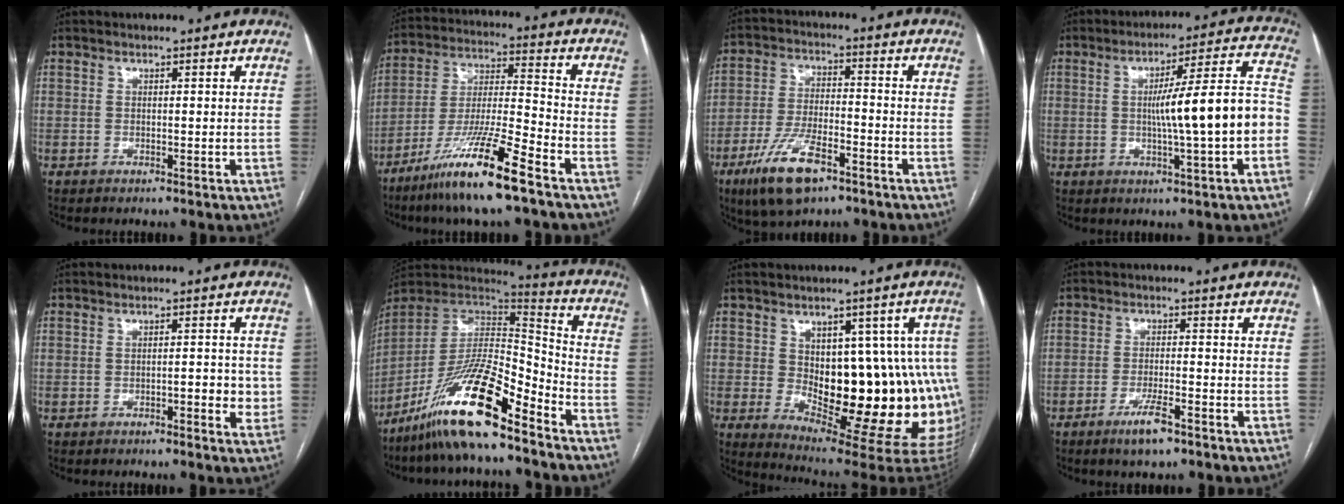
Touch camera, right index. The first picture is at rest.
{"total": 15.2, "force": [-9.8, 0.0, 11.6], "torque": [-0.234, -0.031, -0.183]}
{"total": 11.6, "force": [-6.9, 4.1, 8.4], "torque": [-0.172, -0.006, -0.120]}
{"total": 13.9, "force": [-2.0, 0.1, 13.7], "torque": [-0.198, 0.023, -0.030]}
{"total": 3.7, "force": [-0.8, 1.3, 3.4], "torque": [-0.043, 0.001, -0.010]}
{"total": 18.8, "force": [-13.0, 2.7, 13.3], "torque": [-0.274, -0.015, -0.240]}
{"total": 19.7, "force": [-0.6, 8.5, 17.7], "torque": [-0.161, 0.015, 0.018]}
{"total": 5.0, "force": [-3.3, 0.8, 3.7], "torque": [-0.073, -0.005, -0.056]}